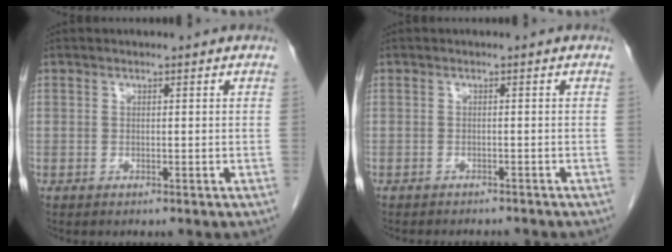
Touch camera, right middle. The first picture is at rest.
{"total": 4.7, "force": [-4.4, 1.3, 1.4], "torque": [-0.014, -0.002, -0.054]}